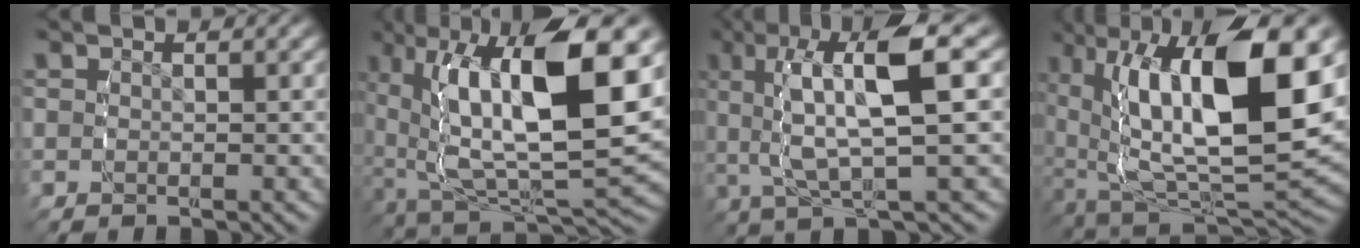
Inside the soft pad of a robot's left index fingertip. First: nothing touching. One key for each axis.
{"total": 16.7, "fx": -0.2, "fy": 9.1, "fz": 14.0, "tx": -0.238, "ty": -0.018, "tz": 0.012}
{"total": 9.2, "fx": 1.3, "fy": 3.9, "fz": 8.3, "tx": -0.152, "ty": 0.013, "tz": 0.010}
{"total": 16.6, "fx": -0.1, "fy": 9.5, "fz": 13.6, "tx": -0.244, "ty": -0.031, "tz": 0.016}